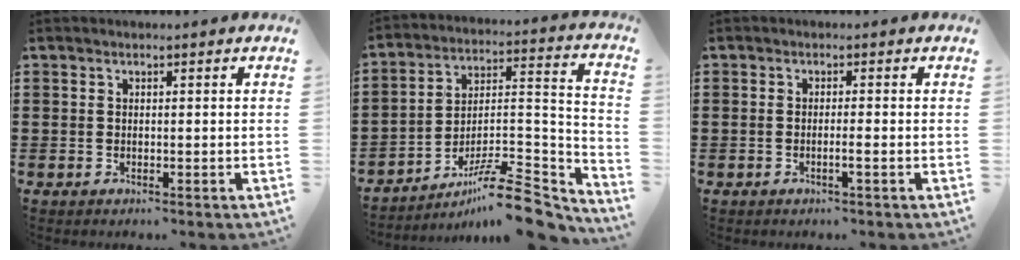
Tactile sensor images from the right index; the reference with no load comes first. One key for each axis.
{"total": 11.4, "fx": -9.1, "fy": 2.2, "fz": 6.5, "tx": -0.093, "ty": 0.029, "tz": -0.170}
{"total": 1.5, "fx": -0.7, "fy": -0.2, "fz": 1.3, "tx": -0.022, "ty": -0.004, "tz": -0.013}